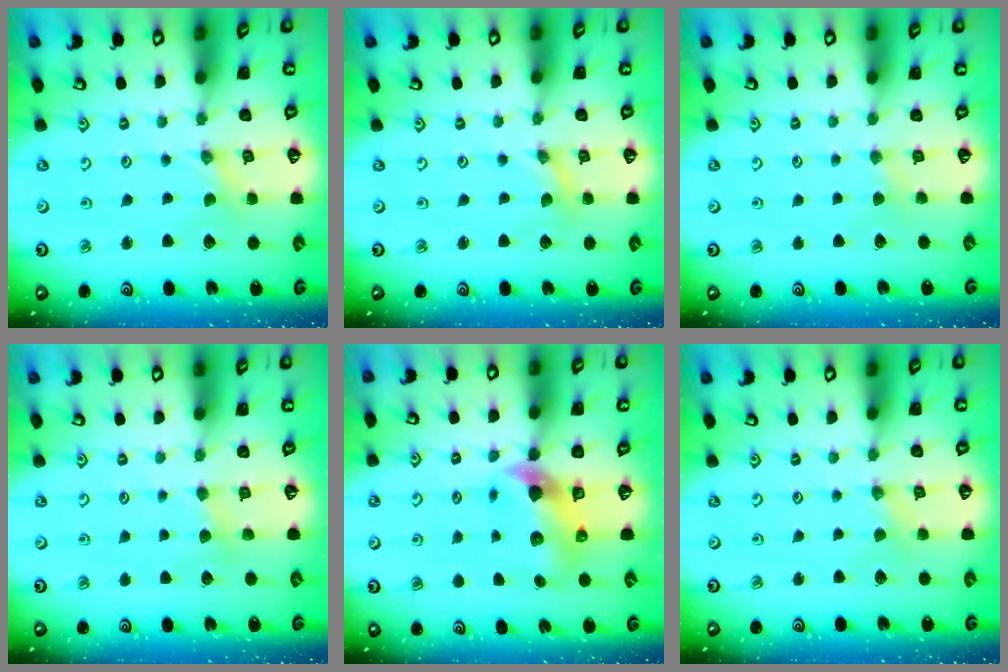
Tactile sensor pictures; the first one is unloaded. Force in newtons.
{"total": 0.0}
{"total": 2.2, "press": 2.2, "slide": 0.3}
{"total": 3.7, "press": 3.6, "slide": 0.4}
{"total": 7.0, "press": 7.0, "slide": 1.0}
{"total": 2.2, "press": 2.2, "slide": 0.4}